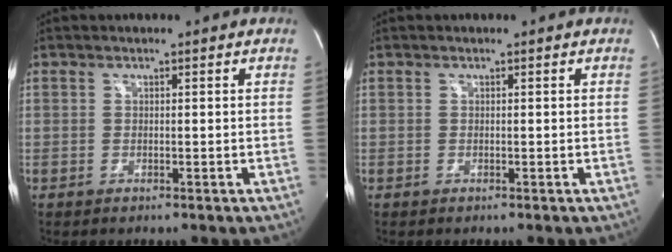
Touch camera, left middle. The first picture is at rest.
{"total": 0.0}